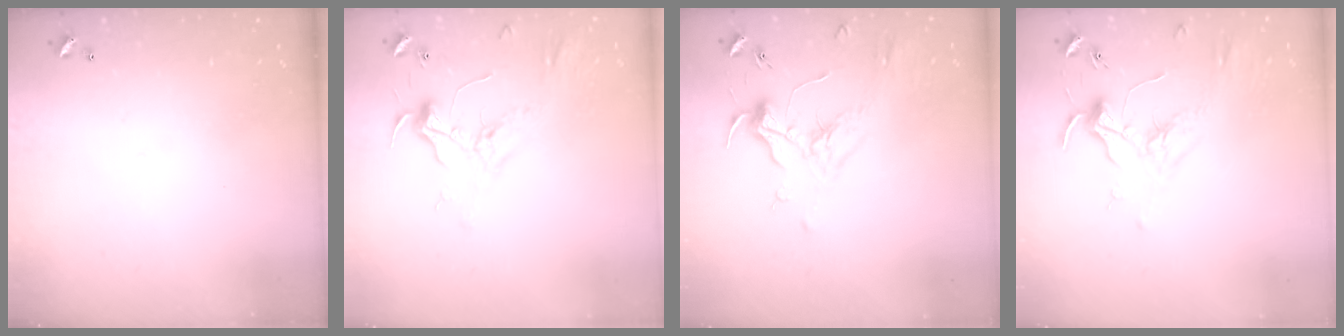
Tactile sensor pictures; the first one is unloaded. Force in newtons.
{"total": 2.3, "press": 2.2, "slide": 0.7}
{"total": 2.0, "press": 1.9, "slide": 0.6}
{"total": 1.8, "press": 1.6, "slide": 0.7}